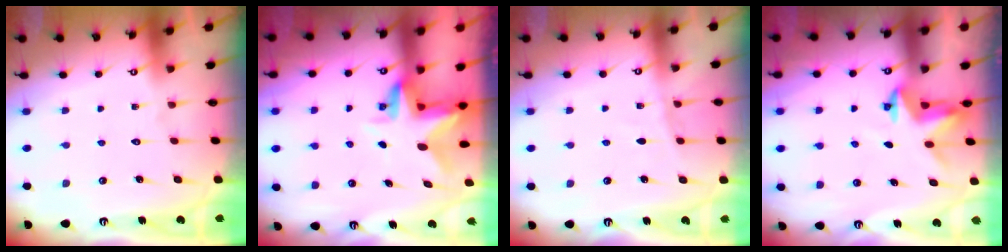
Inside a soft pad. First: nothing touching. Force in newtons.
{"total": 4.2, "press": 4.2, "slide": 0.5}
{"total": 4.4, "press": 4.3, "slide": 0.5}
{"total": 3.9, "press": 3.9, "slide": 0.3}